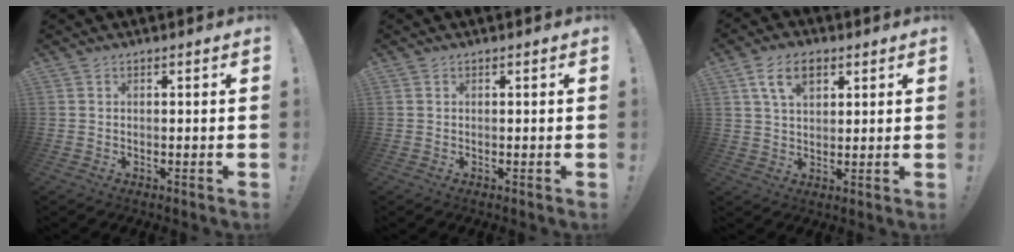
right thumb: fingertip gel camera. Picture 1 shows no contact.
{"total": 0.0}
{"total": 9.3, "force": [4.2, 5.5, 6.2], "torque": [-0.099, 0.004, 0.079]}